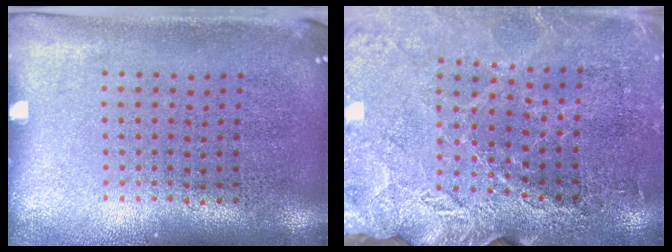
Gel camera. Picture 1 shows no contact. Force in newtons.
{"total": 3.0, "press": 3.0, "slide": 0.1}